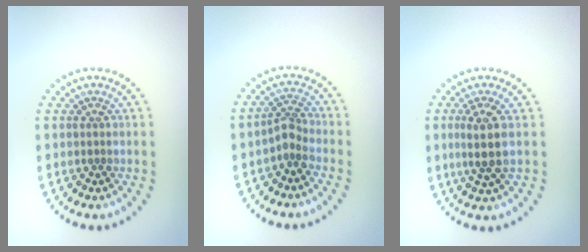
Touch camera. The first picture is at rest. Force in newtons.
{"total": 1.9, "press": 1.4, "slide": 1.3}
{"total": 3.0, "press": 2.6, "slide": 1.5}